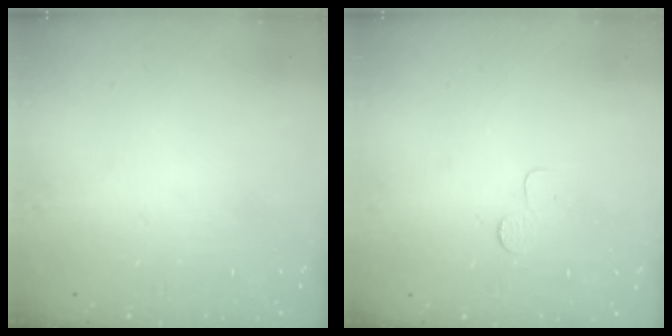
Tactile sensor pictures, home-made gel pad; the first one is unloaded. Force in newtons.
{"total": 2.6, "press": 2.6, "slide": 0.2}